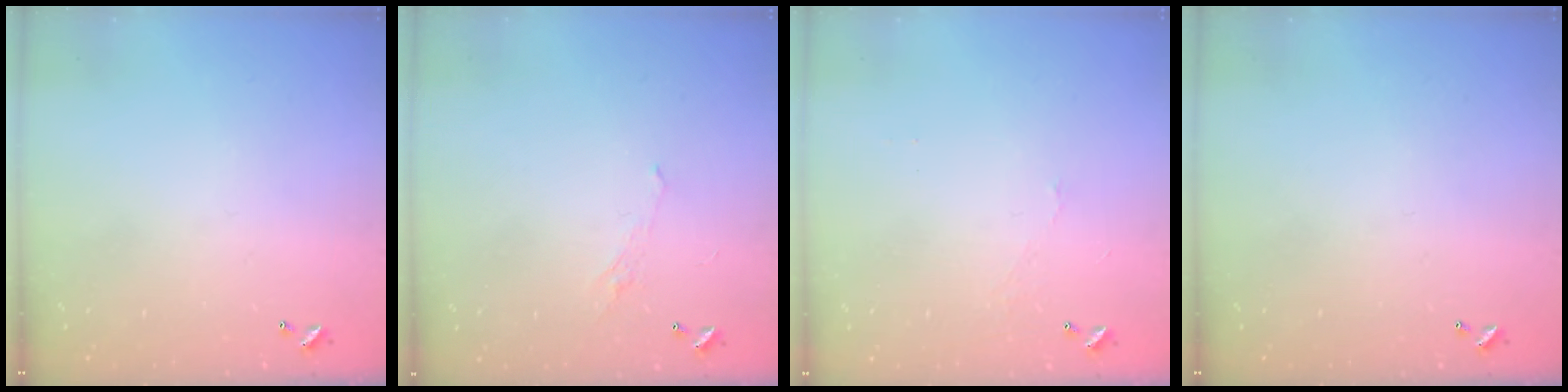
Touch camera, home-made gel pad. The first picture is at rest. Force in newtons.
{"total": 1.1, "press": 0.8, "slide": 0.7}
{"total": 0.0}
{"total": 0.0}